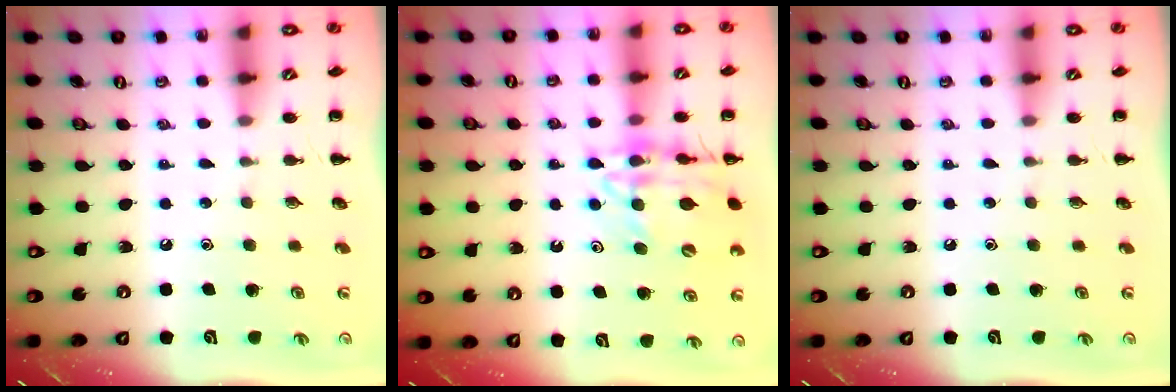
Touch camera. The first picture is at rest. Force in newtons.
{"total": 15.1, "press": 14.8, "slide": 2.6}
{"total": 0.0}